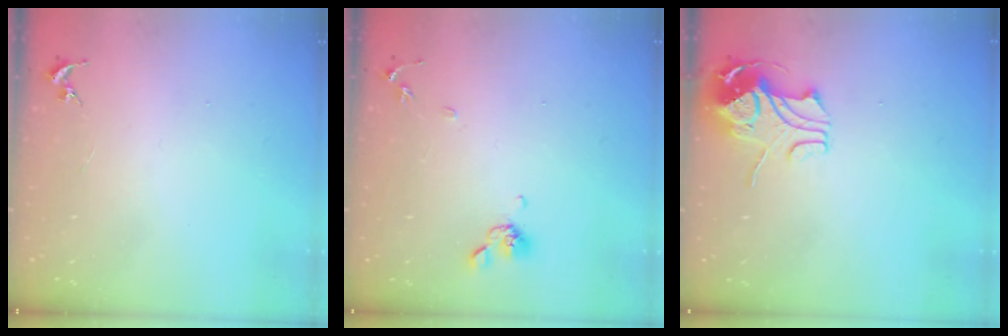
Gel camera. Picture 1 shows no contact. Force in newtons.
{"total": 8.3, "press": 8.2, "slide": 1.6}
{"total": 10.3, "press": 10.2, "slide": 0.9}